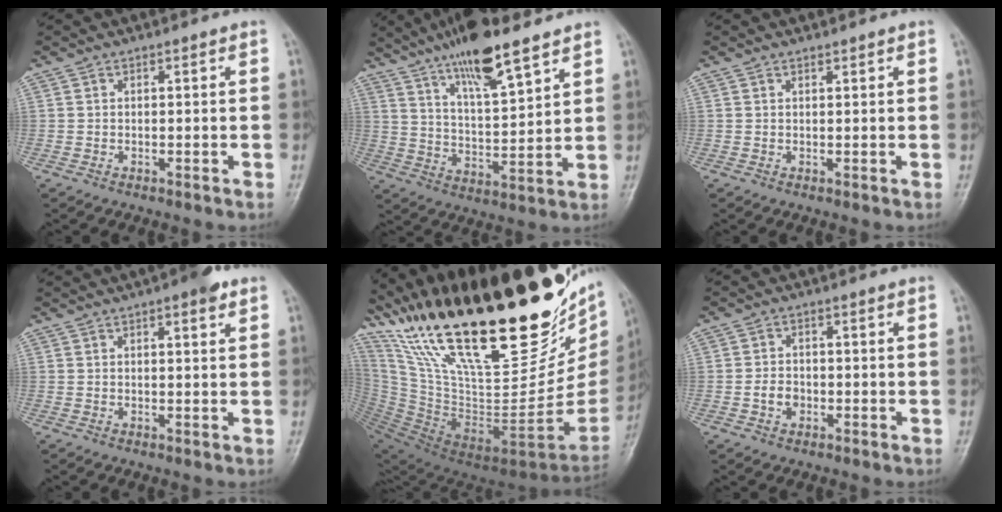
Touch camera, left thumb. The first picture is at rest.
{"total": 14.3, "force": [10.2, 3.2, 9.5], "torque": [-0.151, -0.053, 0.183]}
{"total": 0.6, "force": [0.6, 0.1, 0.0], "torque": [-0.001, -0.006, 0.009]}
{"total": 4.2, "force": [2.5, 1.1, 3.2], "torque": [-0.035, -0.005, 0.029]}
{"total": 46.3, "force": [28.7, 16.9, 32.2], "torque": [-0.444, -0.062, 0.490]}
{"total": 2.6, "force": [-0.6, 2.1, 1.4], "torque": [-0.016, 0.007, -0.011]}